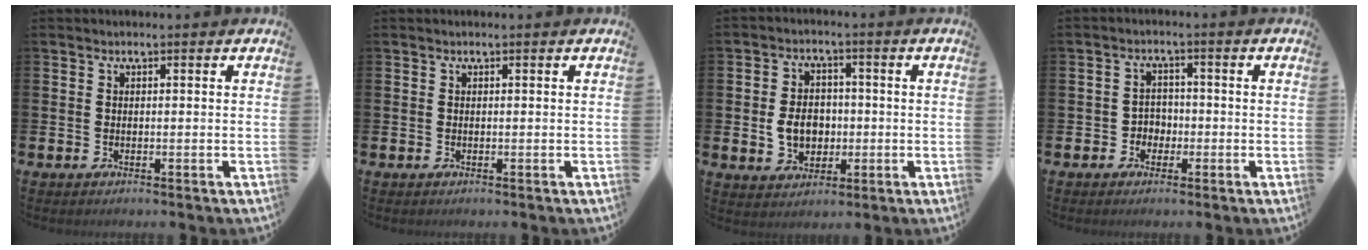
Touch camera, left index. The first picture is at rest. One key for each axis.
{"total": 0.0}
{"total": 5.5, "fx": -0.6, "fy": 4.5, "fz": 3.2, "tx": -0.050, "ty": 0.005, "tz": -0.016}
{"total": 2.6, "fx": -1.2, "fy": 2.2, "fz": 0.6, "tx": -0.017, "ty": 0.006, "tz": -0.030}